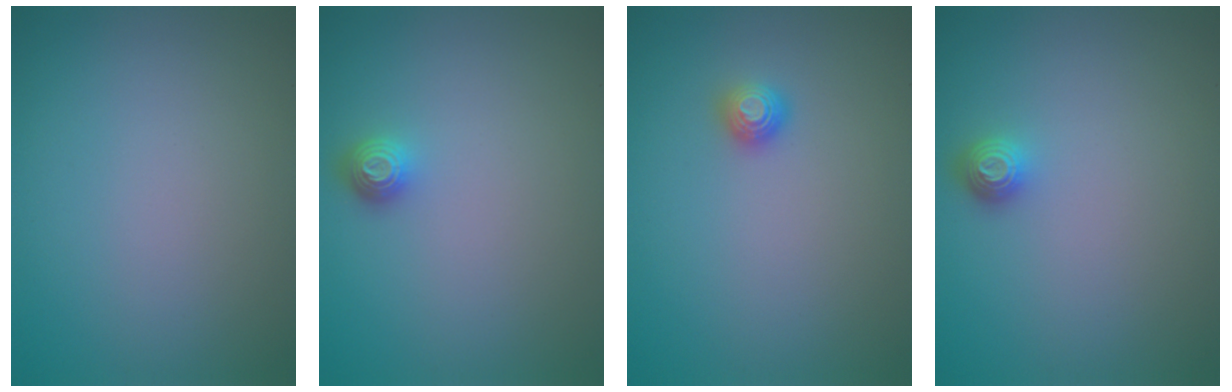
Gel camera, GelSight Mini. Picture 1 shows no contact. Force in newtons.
{"total": 1.3, "press": 1.1, "slide": 0.7}
{"total": 1.1, "press": 1.1, "slide": 0.4}
{"total": 1.3, "press": 1.1, "slide": 0.7}